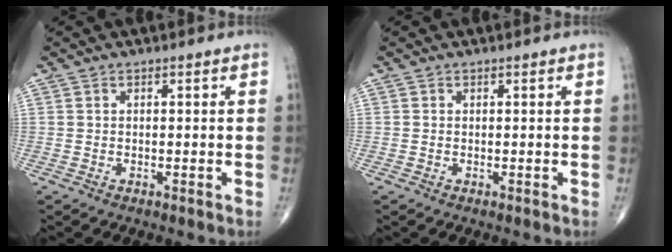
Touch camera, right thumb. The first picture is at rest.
{"total": 0.0}